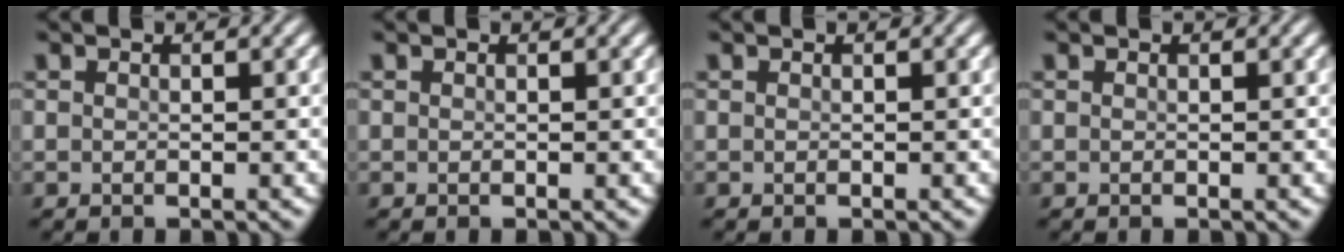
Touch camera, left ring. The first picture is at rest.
{"total": 0.0}
{"total": 0.0}
{"total": 0.0}